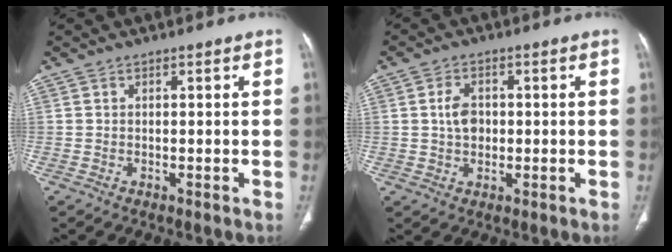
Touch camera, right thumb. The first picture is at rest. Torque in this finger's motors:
{"motor_torque": [-0.90, 0.38, 0.33, 0.49, -0.02]}